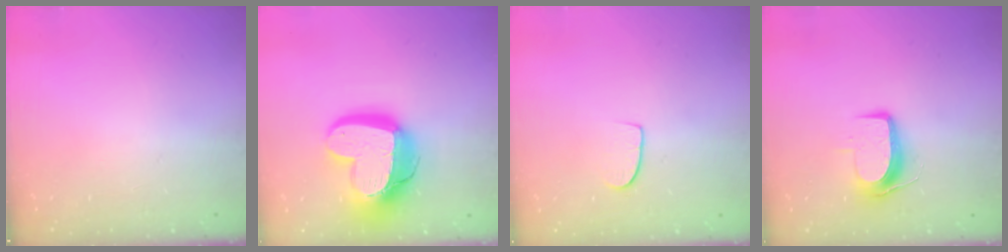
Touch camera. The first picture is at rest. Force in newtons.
{"total": 21.9, "press": 21.8, "slide": 2.2}
{"total": 6.5, "press": 6.5, "slide": 0.5}
{"total": 9.1, "press": 9.0, "slide": 1.1}